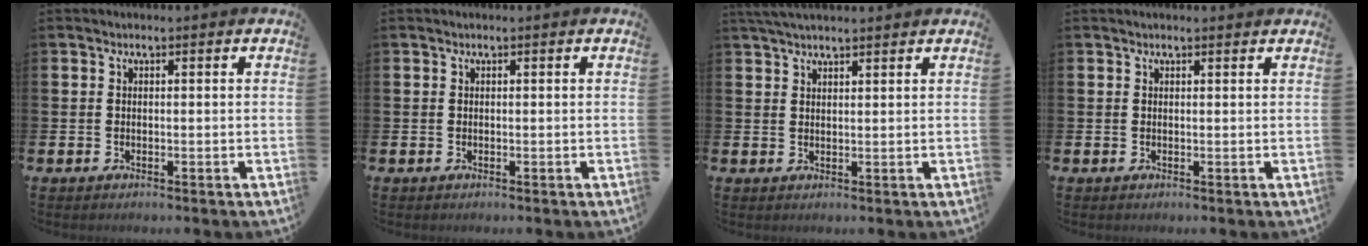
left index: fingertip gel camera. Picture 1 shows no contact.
{"total": 0.0}
{"total": 3.1, "force": [2.9, 0.4, 1.2], "torque": [-0.024, -0.006, 0.053]}
{"total": 0.6, "force": [0.6, 0.0, 0.2], "torque": [0.008, -0.004, 0.009]}